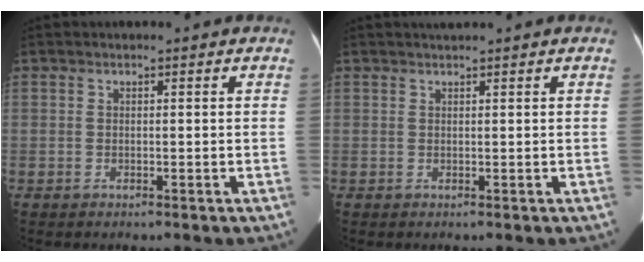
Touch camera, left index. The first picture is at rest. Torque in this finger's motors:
{"motor_torque": [0.58, -0.68, 0.01, 0.03]}